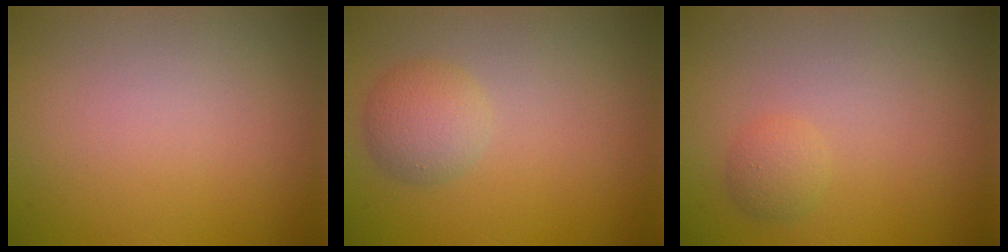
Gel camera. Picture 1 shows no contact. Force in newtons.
{"total": 2.7, "press": 2.7, "slide": 0.1}
{"total": 1.3, "press": 1.3, "slide": 0.1}